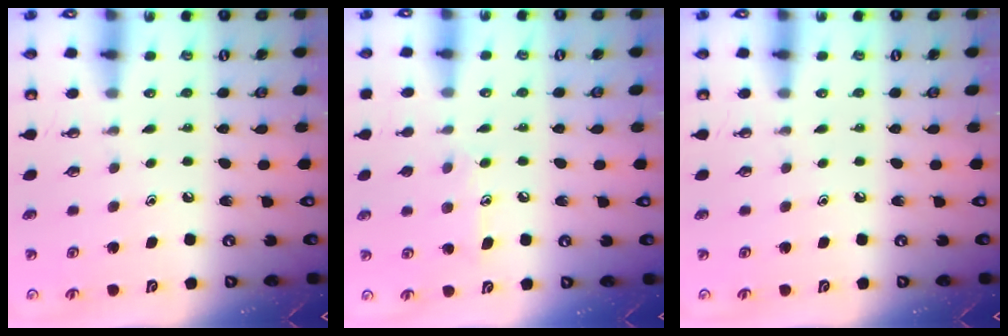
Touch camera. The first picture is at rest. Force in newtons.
{"total": 8.4, "press": 8.4, "slide": 0.5}
{"total": 0.0}